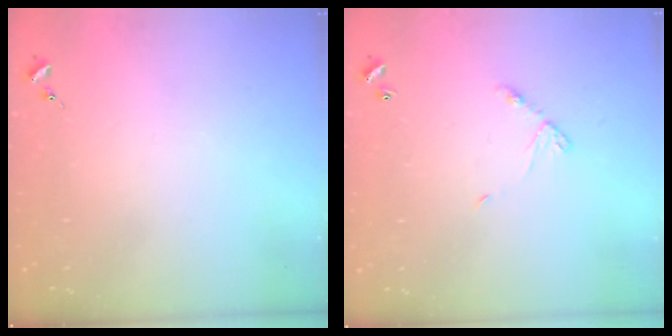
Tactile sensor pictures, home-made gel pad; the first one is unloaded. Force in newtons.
{"total": 6.2, "press": 6.2, "slide": 0.4}